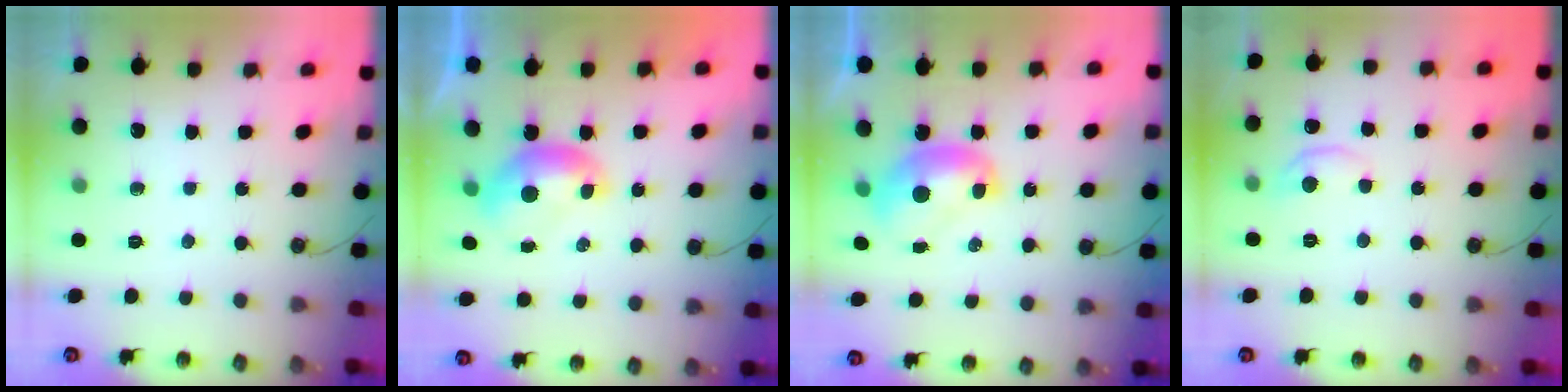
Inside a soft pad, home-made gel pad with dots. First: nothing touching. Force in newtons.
{"total": 0.0}
{"total": 1.8, "press": 1.7, "slide": 0.2}
{"total": 0.8, "press": 0.6, "slide": 0.5}